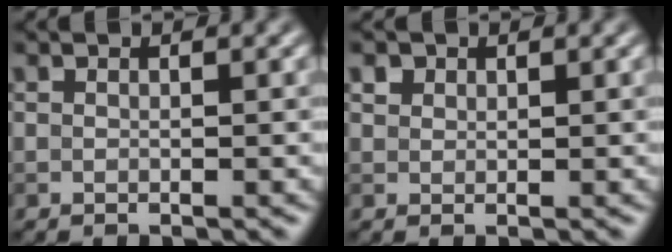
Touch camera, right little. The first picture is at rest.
{"total": 1.1, "force": [0.7, 0.8, 0.2], "torque": [-0.003, 0.002, 0.011]}